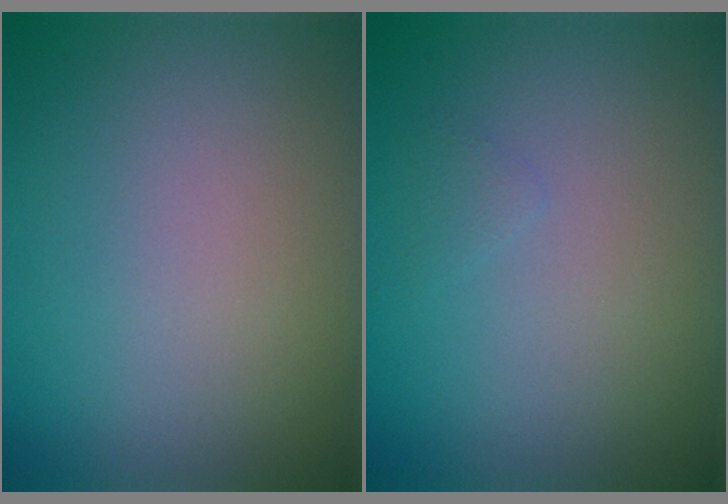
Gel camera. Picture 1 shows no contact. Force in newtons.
{"total": 0.5, "press": 0.5, "slide": 0.1}